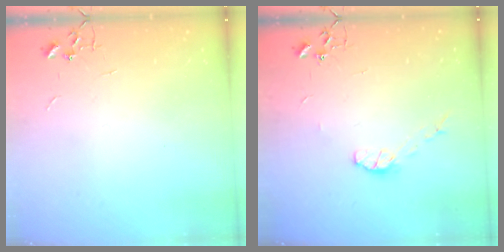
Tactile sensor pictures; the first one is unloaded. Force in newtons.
{"total": 5.1, "press": 5.1, "slide": 0.8}